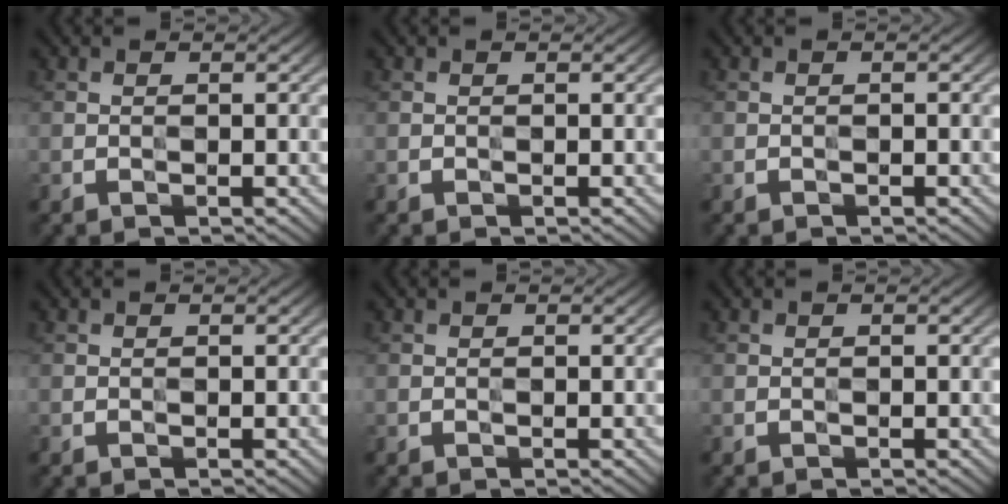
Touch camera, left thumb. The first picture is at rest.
{"total": 0.0}
{"total": 0.0}
{"total": 0.0}
{"total": 0.0}
{"total": 0.0}